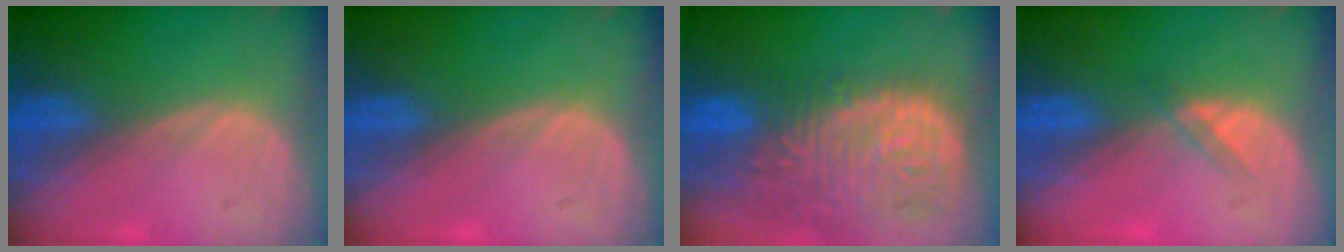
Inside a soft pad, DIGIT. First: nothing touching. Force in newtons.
{"total": 0.0}
{"total": 14.5, "press": 11.9, "slide": 8.2}
{"total": 1.8, "press": 1.4, "slide": 1.0}